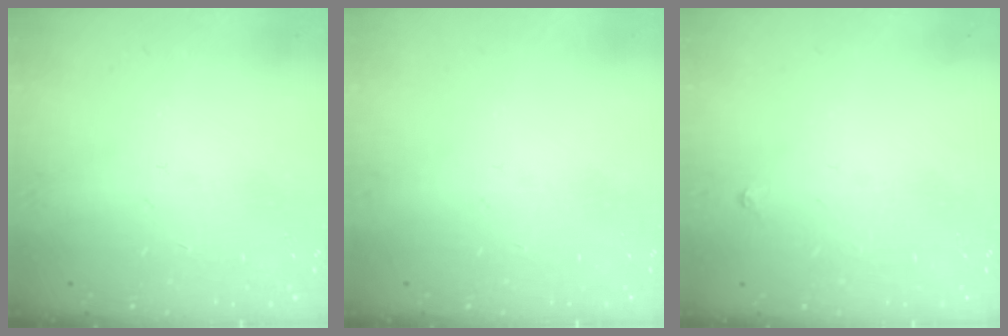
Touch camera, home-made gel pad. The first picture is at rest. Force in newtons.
{"total": 0.0}
{"total": 3.0, "press": 3.0, "slide": 0.5}